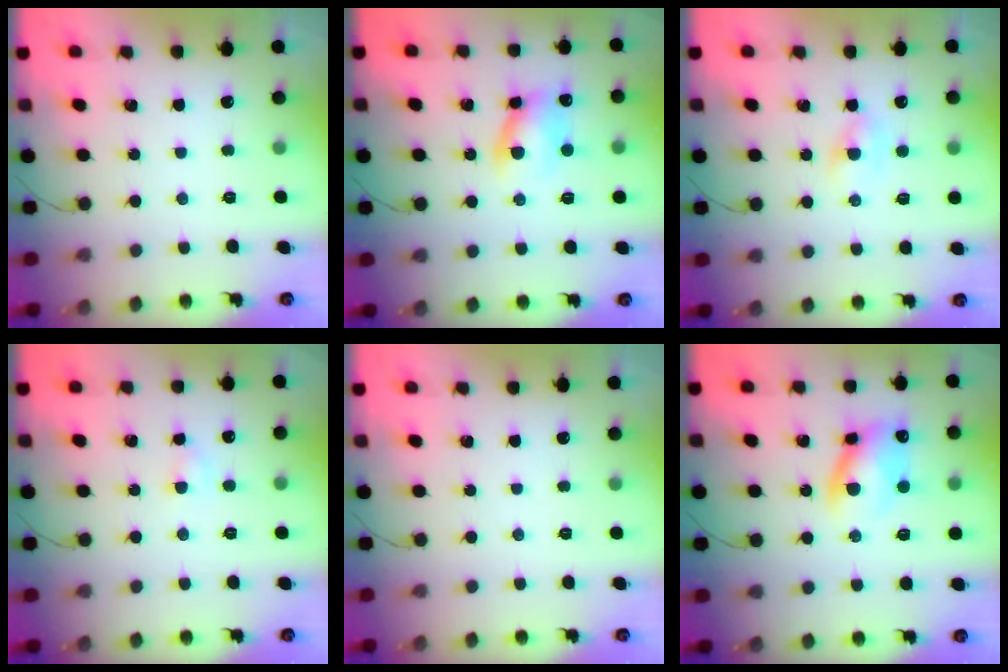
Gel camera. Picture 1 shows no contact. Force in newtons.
{"total": 8.9, "press": 8.9, "slide": 0.8}
{"total": 2.7, "press": 2.5, "slide": 0.9}
{"total": 2.9, "press": 2.7, "slide": 1.0}
{"total": 0.0}
{"total": 10.8, "press": 10.6, "slide": 2.1}